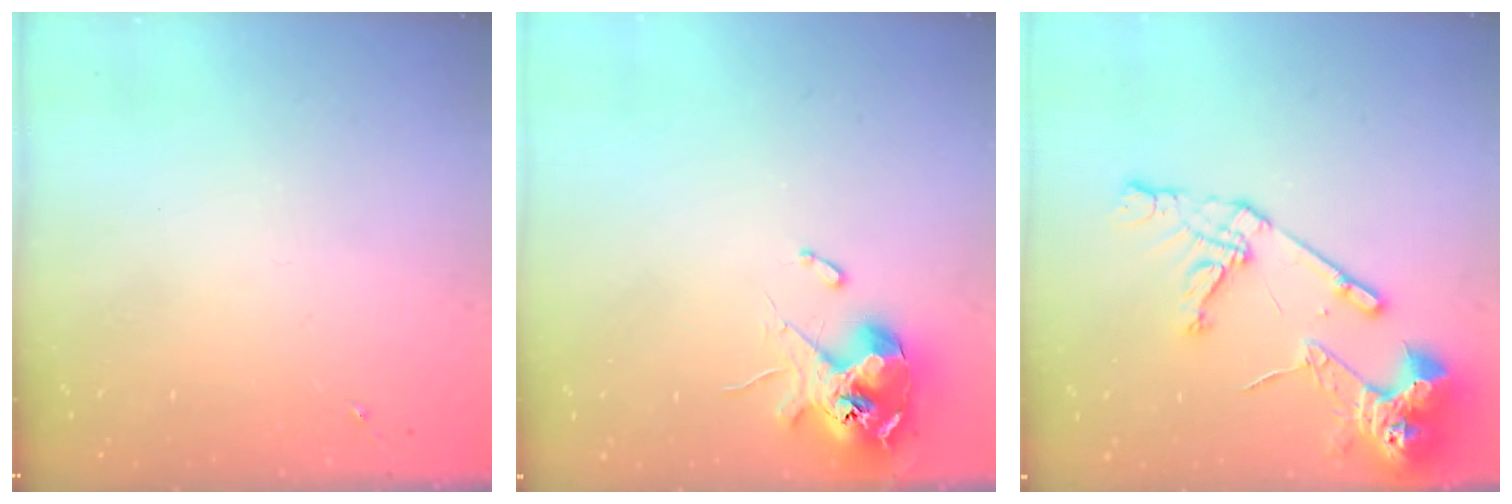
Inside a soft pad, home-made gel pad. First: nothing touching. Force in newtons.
{"total": 12.1, "press": 11.9, "slide": 1.8}
{"total": 17.1, "press": 17.0, "slide": 2.1}